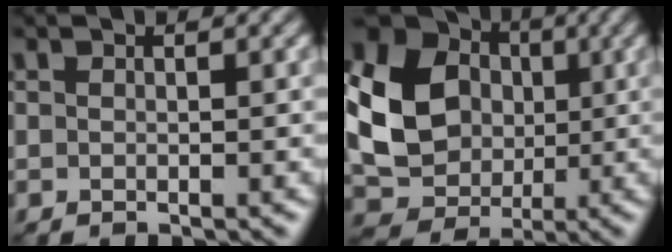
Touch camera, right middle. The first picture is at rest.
{"total": 14.5, "force": [0.3, 12.3, 7.6], "torque": [-0.171, -0.005, -0.010]}